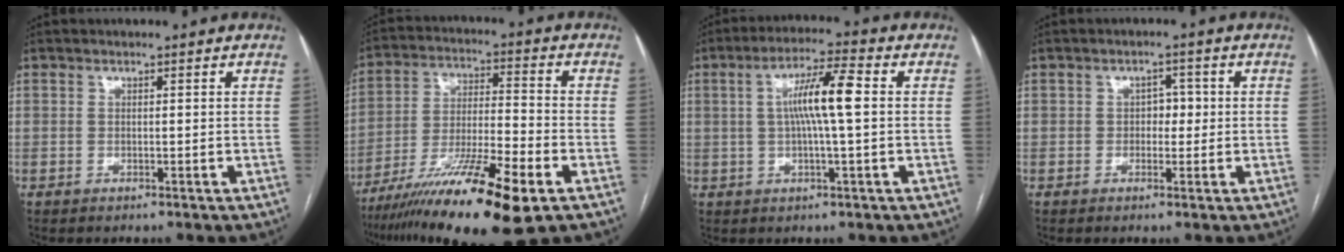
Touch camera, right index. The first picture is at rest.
{"total": 18.0, "force": [-10.7, 1.4, 14.4], "torque": [-0.248, -0.034, -0.183]}
{"total": 8.3, "force": [0.8, 0.4, 8.2], "torque": [-0.152, 0.014, 0.011]}
{"total": 2.5, "force": [0.0, 1.7, 1.8], "torque": [-0.018, 0.011, -0.002]}